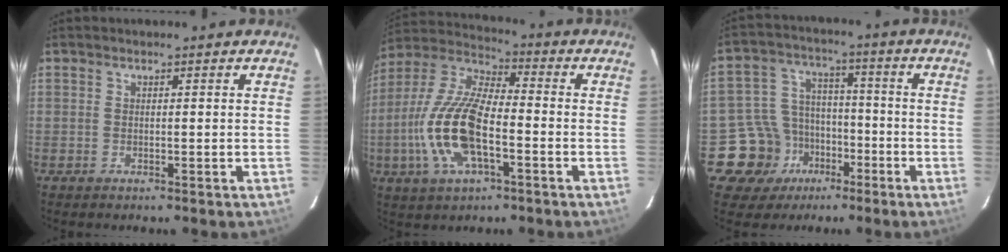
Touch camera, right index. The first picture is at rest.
{"total": 16.2, "force": [-4.4, 6.3, 14.3], "torque": [-0.304, -0.001, -0.090]}
{"total": 11.0, "force": [-6.0, 9.1, 1.8], "torque": [-0.061, 0.036, -0.091]}